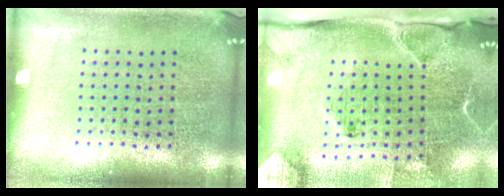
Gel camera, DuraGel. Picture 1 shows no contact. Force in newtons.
{"total": 3.2, "press": 2.4, "slide": 2.1}